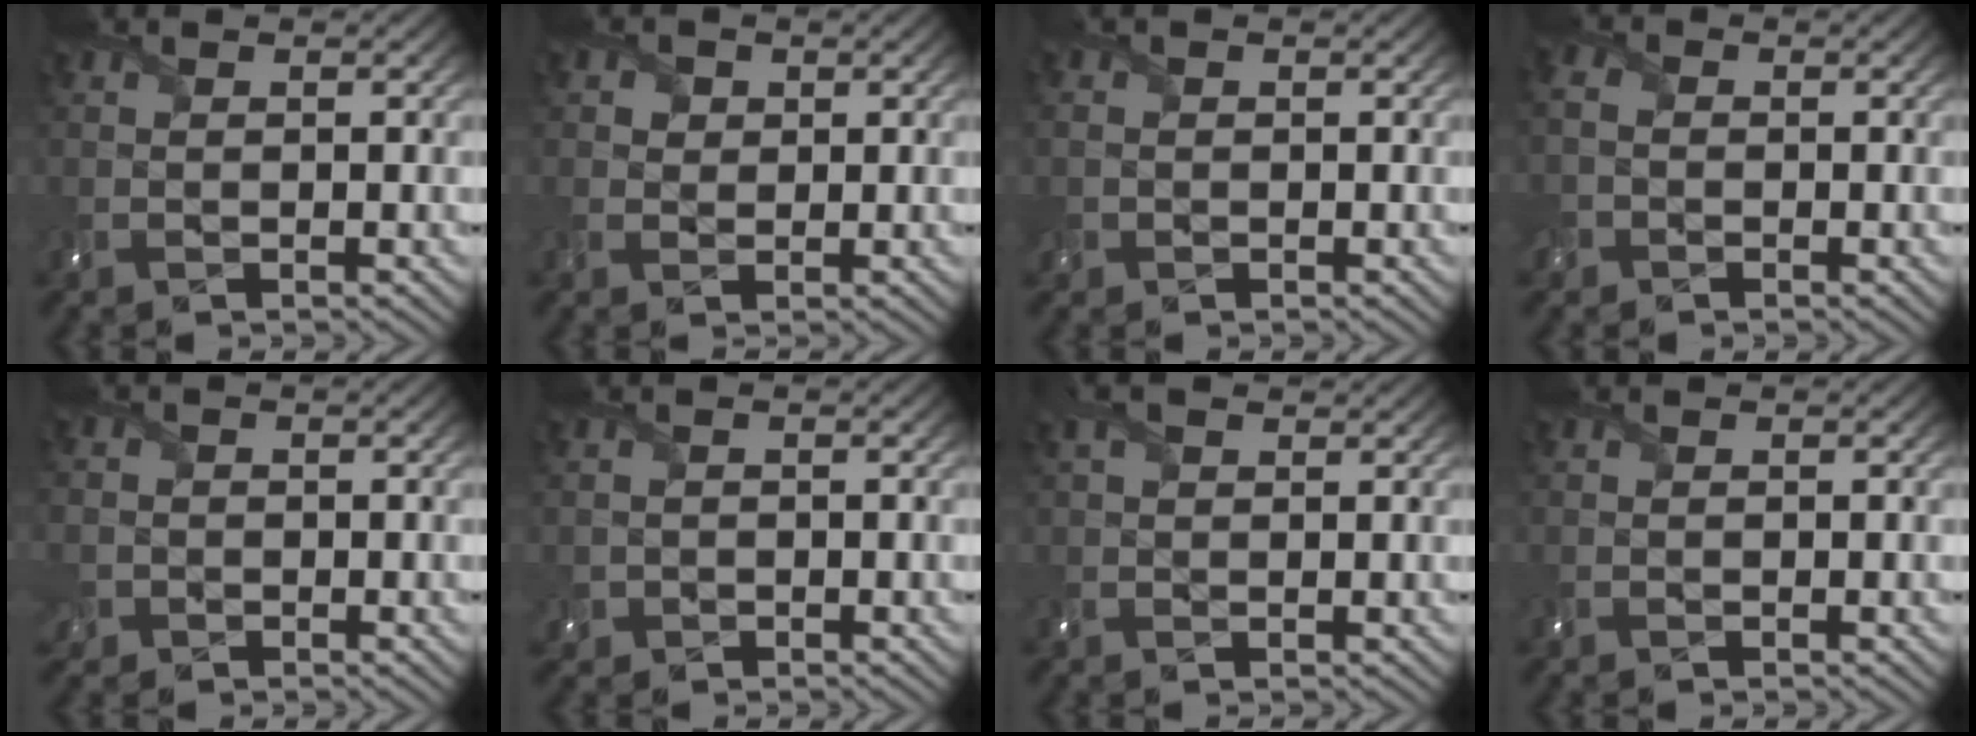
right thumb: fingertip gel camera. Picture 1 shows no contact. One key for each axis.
{"total": 2.2, "fx": 0.9, "fy": 1.8, "fz": 0.7, "tx": -0.019, "ty": -0.006, "tz": 0.015}
{"total": 2.0, "fx": -0.4, "fy": 1.8, "fz": 0.6, "tx": -0.023, "ty": -0.005, "tz": -0.014}
{"total": 2.5, "fx": -1.1, "fy": 2.1, "fz": 0.9, "tx": -0.034, "ty": 0.000, "tz": -0.030}
{"total": 3.2, "fx": -1.1, "fy": 2.9, "fz": 0.7, "tx": -0.027, "ty": -0.002, "tz": -0.033}
{"total": 1.2, "fx": -0.4, "fy": 1.1, "fz": 0.0, "tx": 0.004, "ty": -0.008, "tz": -0.011}
{"total": 3.5, "fx": 1.8, "fy": 2.0, "fz": 2.3, "tx": -0.067, "ty": 0.016, "tz": 0.034}
{"total": 0.0}